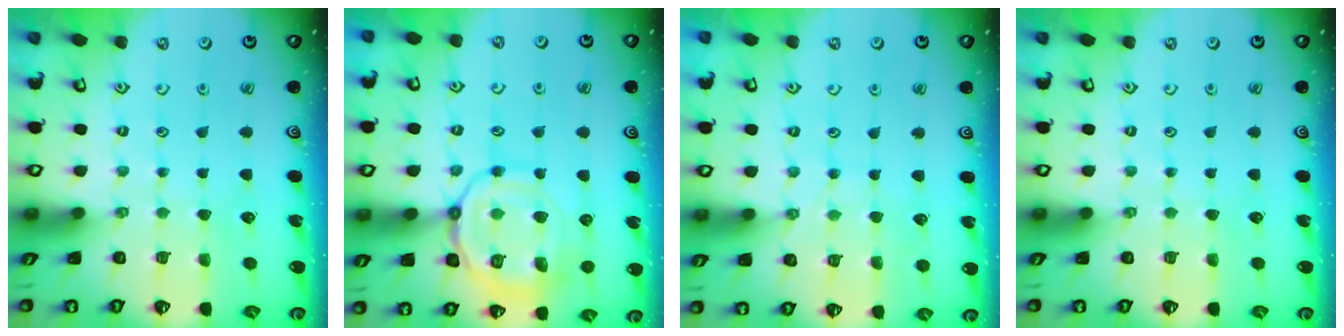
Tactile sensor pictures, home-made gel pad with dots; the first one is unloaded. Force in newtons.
{"total": 15.1, "press": 15.1, "slide": 1.4}
{"total": 4.5, "press": 4.5, "slide": 0.5}
{"total": 0.0}